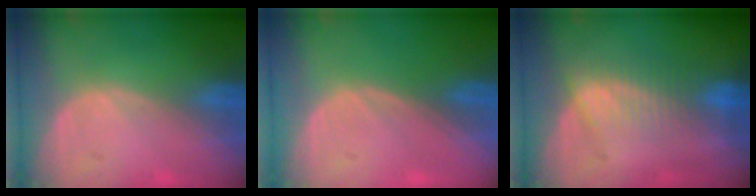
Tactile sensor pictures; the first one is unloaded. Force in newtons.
{"total": 0.0}
{"total": 7.2, "press": 6.3, "slide": 3.5}